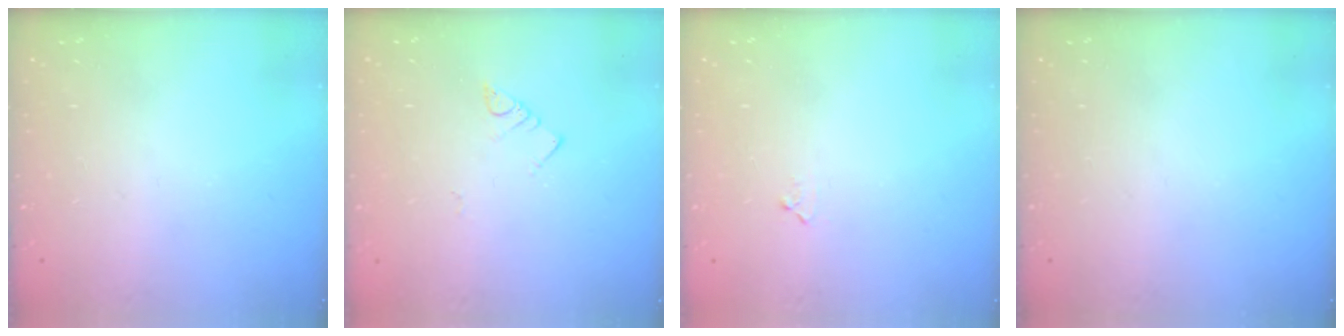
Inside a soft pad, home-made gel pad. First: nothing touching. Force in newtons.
{"total": 2.7, "press": 2.6, "slide": 0.5}
{"total": 3.4, "press": 3.4, "slide": 0.4}
{"total": 0.0}